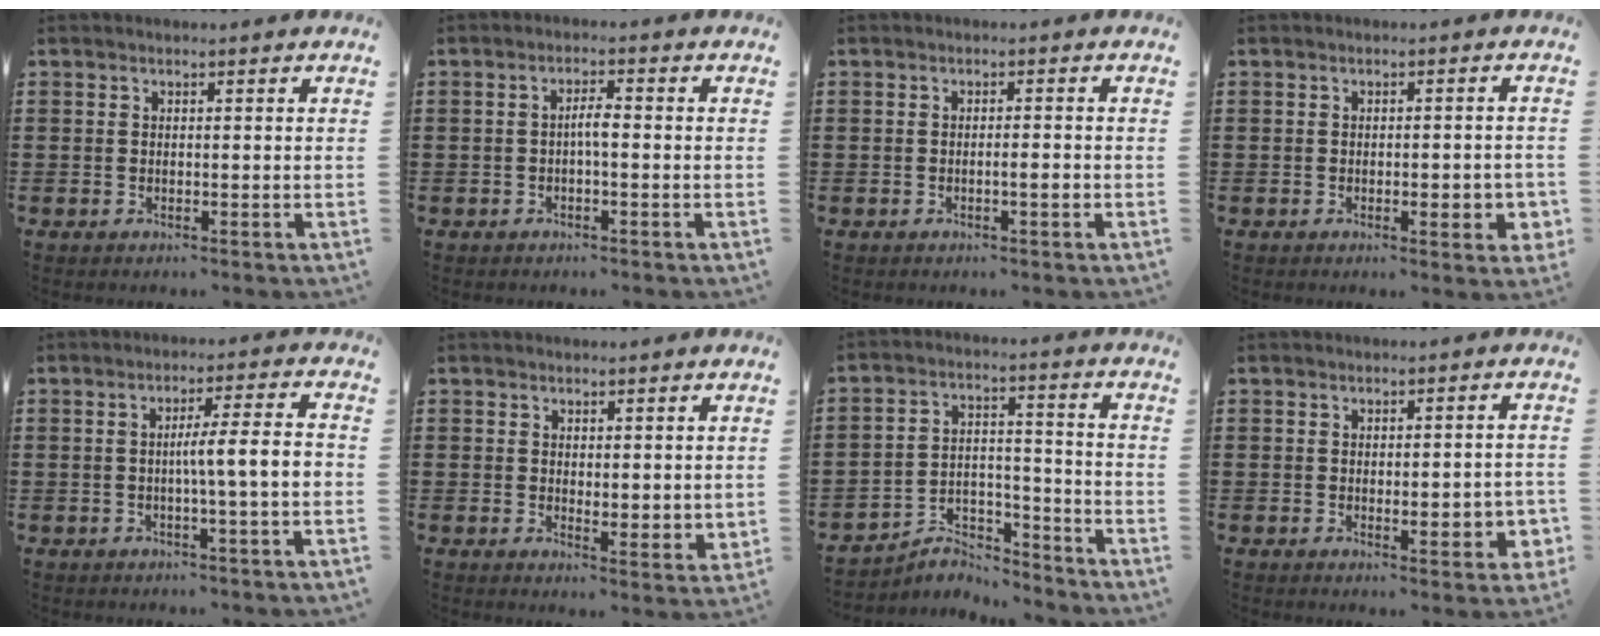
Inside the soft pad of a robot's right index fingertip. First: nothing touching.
{"total": 2.3, "force": [-0.4, 0.4, 2.2], "torque": [-0.041, 0.003, -0.009]}
{"total": 1.6, "force": [-0.5, 0.2, 1.5], "torque": [-0.024, 0.001, -0.009]}
{"total": 3.1, "force": [-0.8, 0.9, 2.9], "torque": [-0.037, -0.001, -0.015]}
{"total": 5.5, "force": [-0.6, 0.1, 5.5], "torque": [-0.099, 0.002, -0.017]}
{"total": 2.3, "force": [2.0, 0.9, 0.4], "torque": [-0.005, 0.002, 0.037]}
{"total": 5.4, "force": [-5.2, 1.2, 1.0], "torque": [-0.017, 0.008, -0.103]}
{"total": 3.7, "force": [-0.5, 1.3, 3.4], "torque": [-0.048, 0.002, -0.009]}